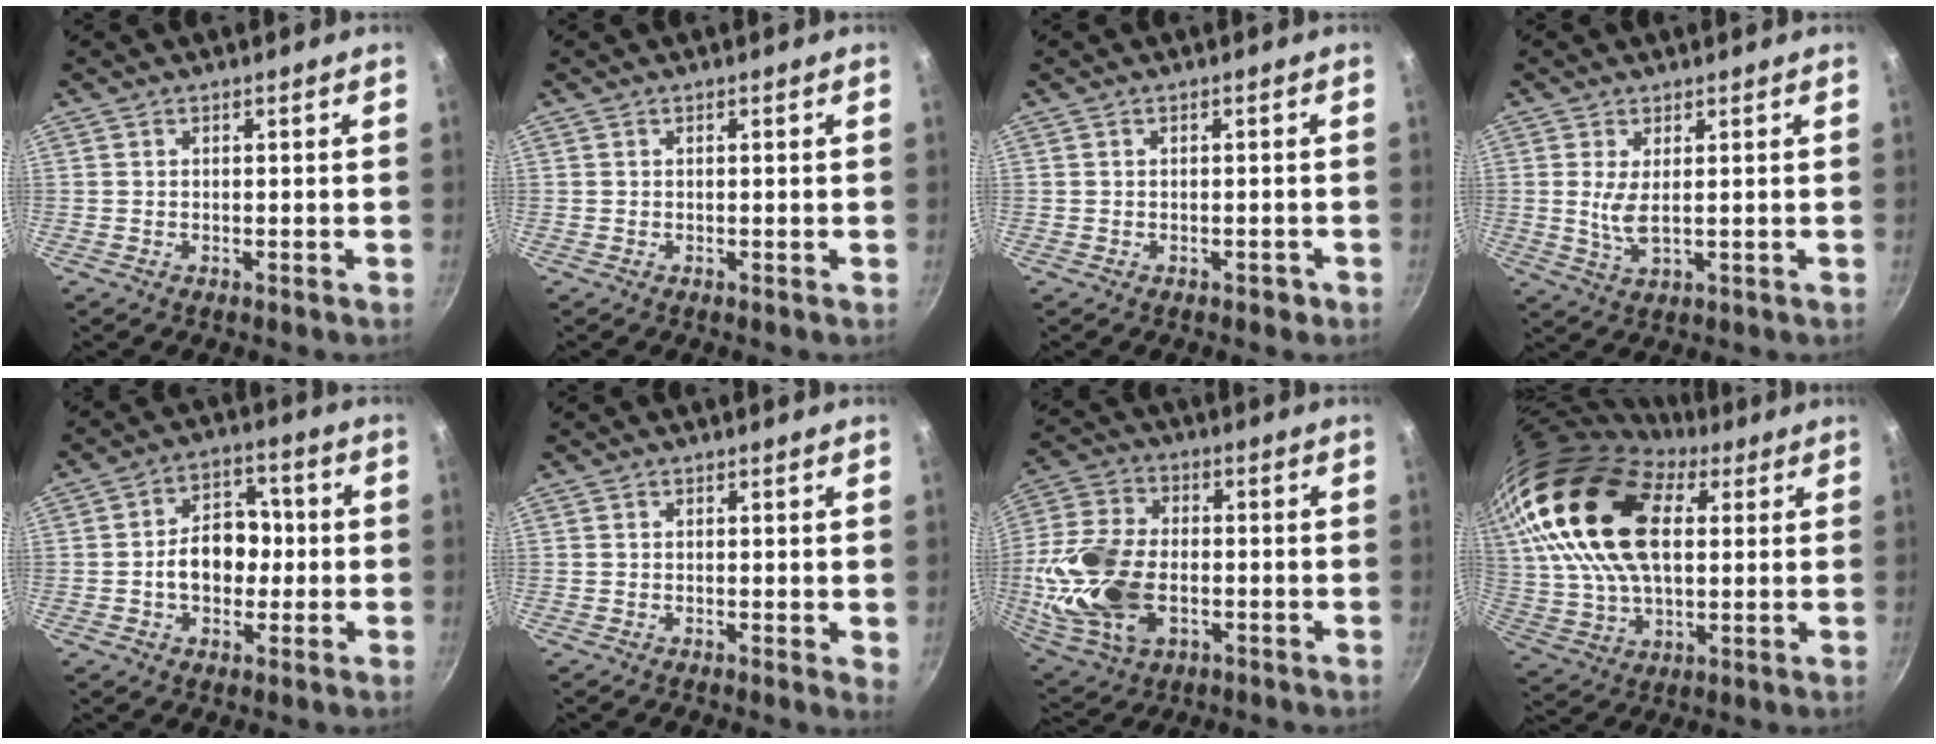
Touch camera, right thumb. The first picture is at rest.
{"total": 0.0}
{"total": 1.0, "force": [-0.6, 0.7, 0.5], "torque": [0.001, 0.014, 0.000]}
{"total": 4.5, "force": [0.8, 1.7, 4.1], "torque": [-0.086, -0.010, 0.019]}
{"total": 10.3, "force": [-0.8, 7.6, 6.9], "torque": [-0.061, 0.023, -0.022]}
{"total": 1.7, "force": [0.3, 0.5, 1.6], "torque": [-0.015, -0.005, 0.002]}
{"total": 19.1, "force": [-2.7, 12.3, 14.4], "torque": [-0.294, 0.016, -0.047]}
{"total": 24.7, "force": [7.8, 14.6, 18.2], "torque": [-0.321, -0.011, 0.136]}